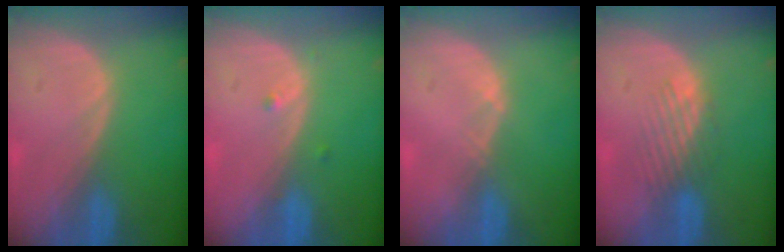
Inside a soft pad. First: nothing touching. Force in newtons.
{"total": 1.0, "press": 0.8, "slide": 0.6}
{"total": 0.6, "press": 0.5, "slide": 0.3}
{"total": 3.6, "press": 3.1, "slide": 1.9}